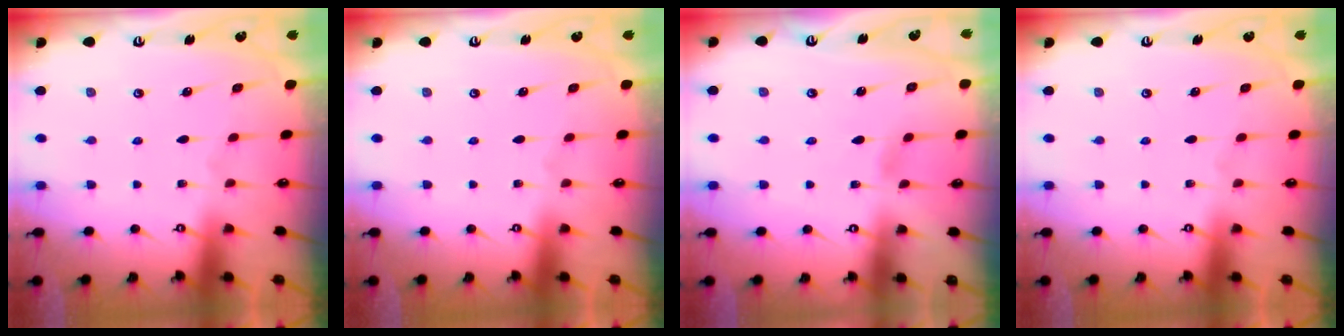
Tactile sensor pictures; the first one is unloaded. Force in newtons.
{"total": 0.0}
{"total": 3.5, "press": 3.5, "slide": 0.4}
{"total": 0.0}